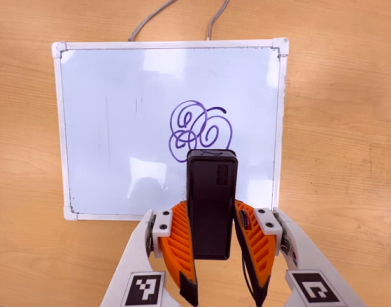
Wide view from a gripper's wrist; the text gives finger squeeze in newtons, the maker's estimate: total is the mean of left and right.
{"total": 4.4, "left": 2.7, "right": 6.1}